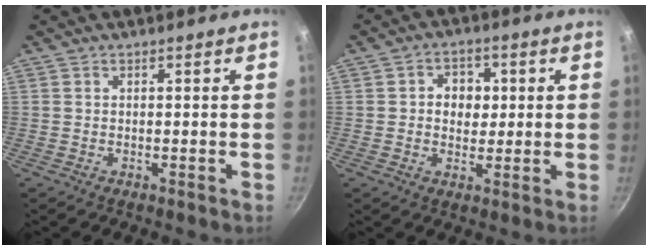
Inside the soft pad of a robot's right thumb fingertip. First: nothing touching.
{"total": 5.8, "force": [0.7, 4.8, 3.2], "torque": [-0.021, -0.001, 0.004]}